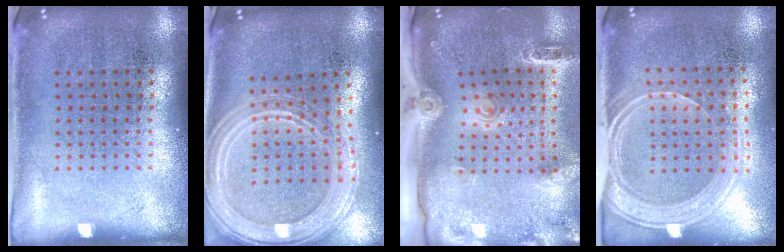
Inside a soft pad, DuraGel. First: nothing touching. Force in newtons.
{"total": 2.4, "press": 2.0, "slide": 1.3}
{"total": 2.6, "press": 1.9, "slide": 1.7}
{"total": 1.9, "press": 1.7, "slide": 0.9}